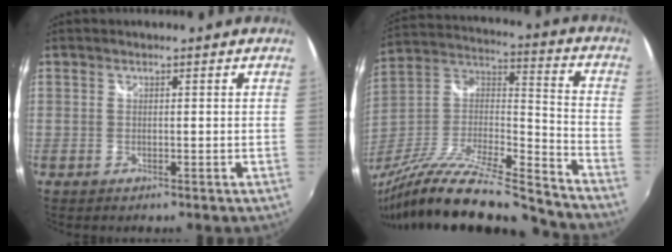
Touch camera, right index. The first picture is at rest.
{"total": 27.4, "force": [-23.2, 3.1, 14.3], "torque": [-0.254, -0.039, -0.387]}